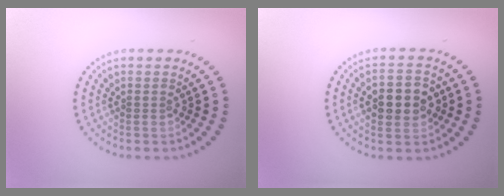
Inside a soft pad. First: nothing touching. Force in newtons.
{"total": 4.5, "press": 4.5, "slide": 0.2}